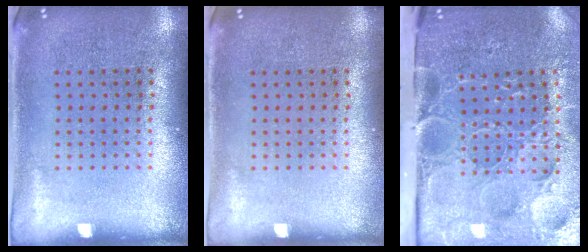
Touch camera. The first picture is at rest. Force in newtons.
{"total": 0.0}
{"total": 5.3, "press": 4.4, "slide": 3.0}